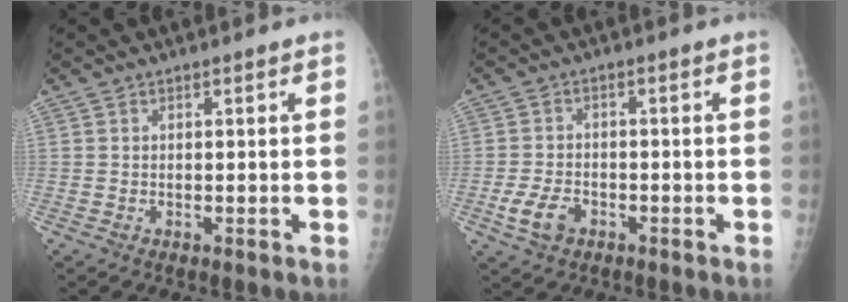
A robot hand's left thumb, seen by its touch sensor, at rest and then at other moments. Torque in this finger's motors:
{"motor_torque": [-0.50, 0.52, 0.42, 0.20, 0.04]}